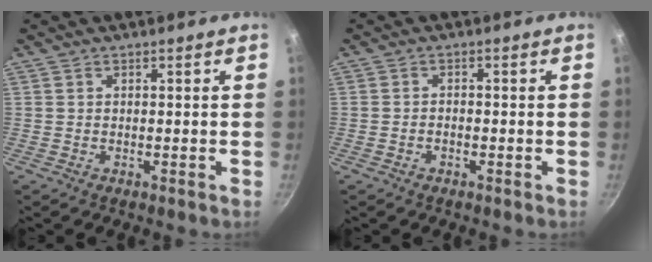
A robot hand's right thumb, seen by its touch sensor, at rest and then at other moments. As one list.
[{"total": 1.3, "force": [-0.7, 0.9, 0.8], "torque": [-0.016, 0.010, -0.014]}]